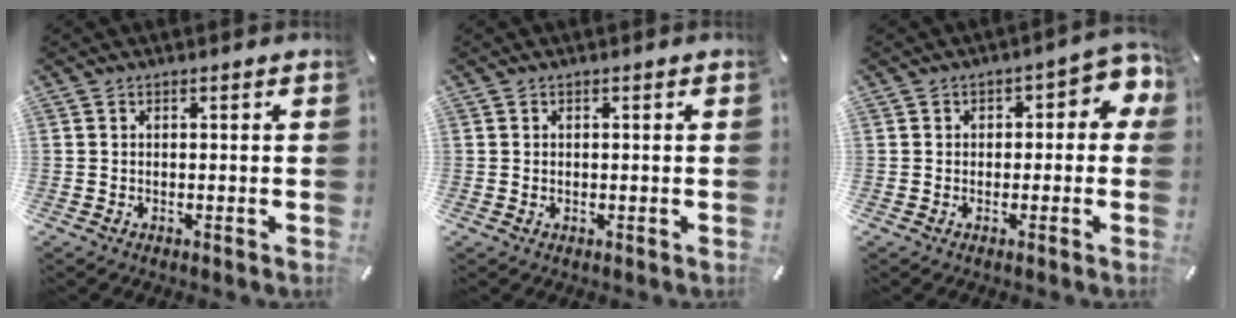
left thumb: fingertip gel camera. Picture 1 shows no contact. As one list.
[{"total": 0.6, "force": [0.2, 0.5, 0.2], "torque": [-0.004, 0.002, 0.003]}, {"total": 5.6, "force": [0.5, 4.0, 3.9], "torque": [-0.045, 0.005, 0.003]}]